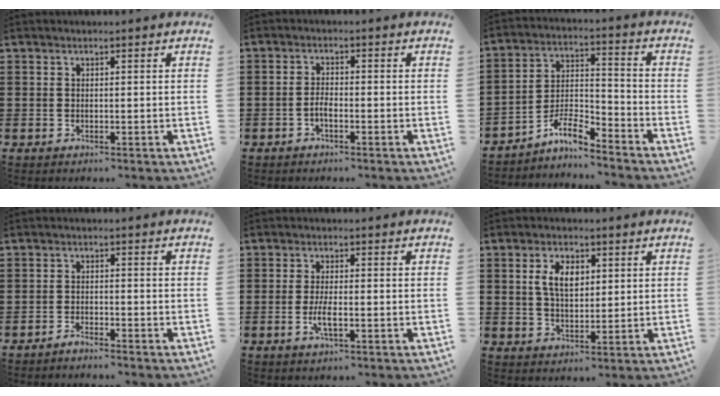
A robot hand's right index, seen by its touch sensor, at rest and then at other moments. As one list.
[{"total": 2.0, "force": [-1.2, 0.6, 1.5], "torque": [-0.035, -0.002, -0.025]}, {"total": 7.1, "force": [-6.1, 1.6, 3.1], "torque": [-0.071, 0.004, -0.121]}, {"total": 1.7, "force": [-1.7, -0.1, 0.1], "torque": [-0.006, 0.004, -0.035]}, {"total": 3.5, "force": [-1.2, 0.8, 3.2], "torque": [-0.067, -0.006, -0.025]}, {"total": 5.3, "force": [1.4, 3.0, 4.1], "torque": [-0.082, 0.008, 0.022]}]